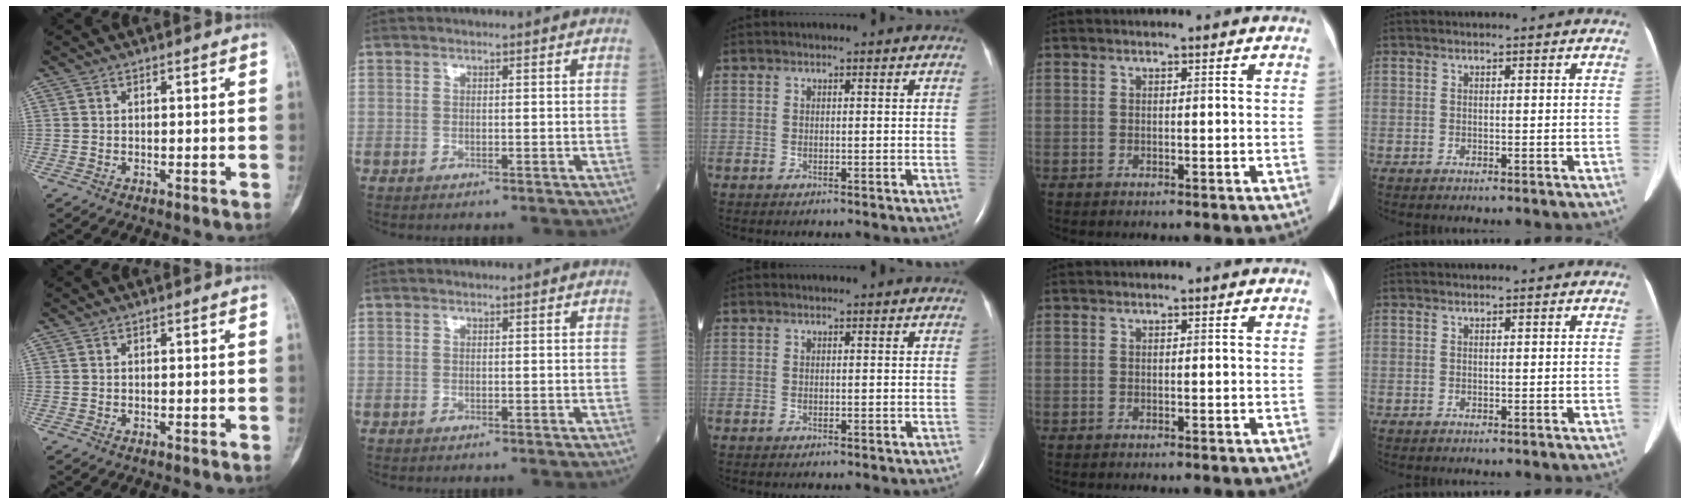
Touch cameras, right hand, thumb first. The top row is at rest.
{}